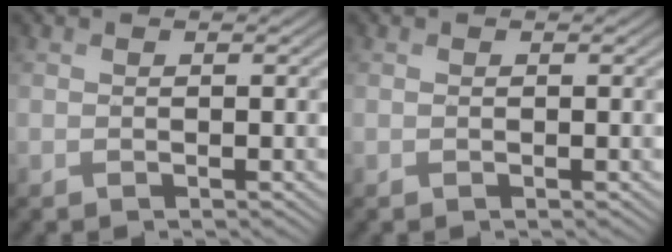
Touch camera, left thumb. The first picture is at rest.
{"total": 0.0}